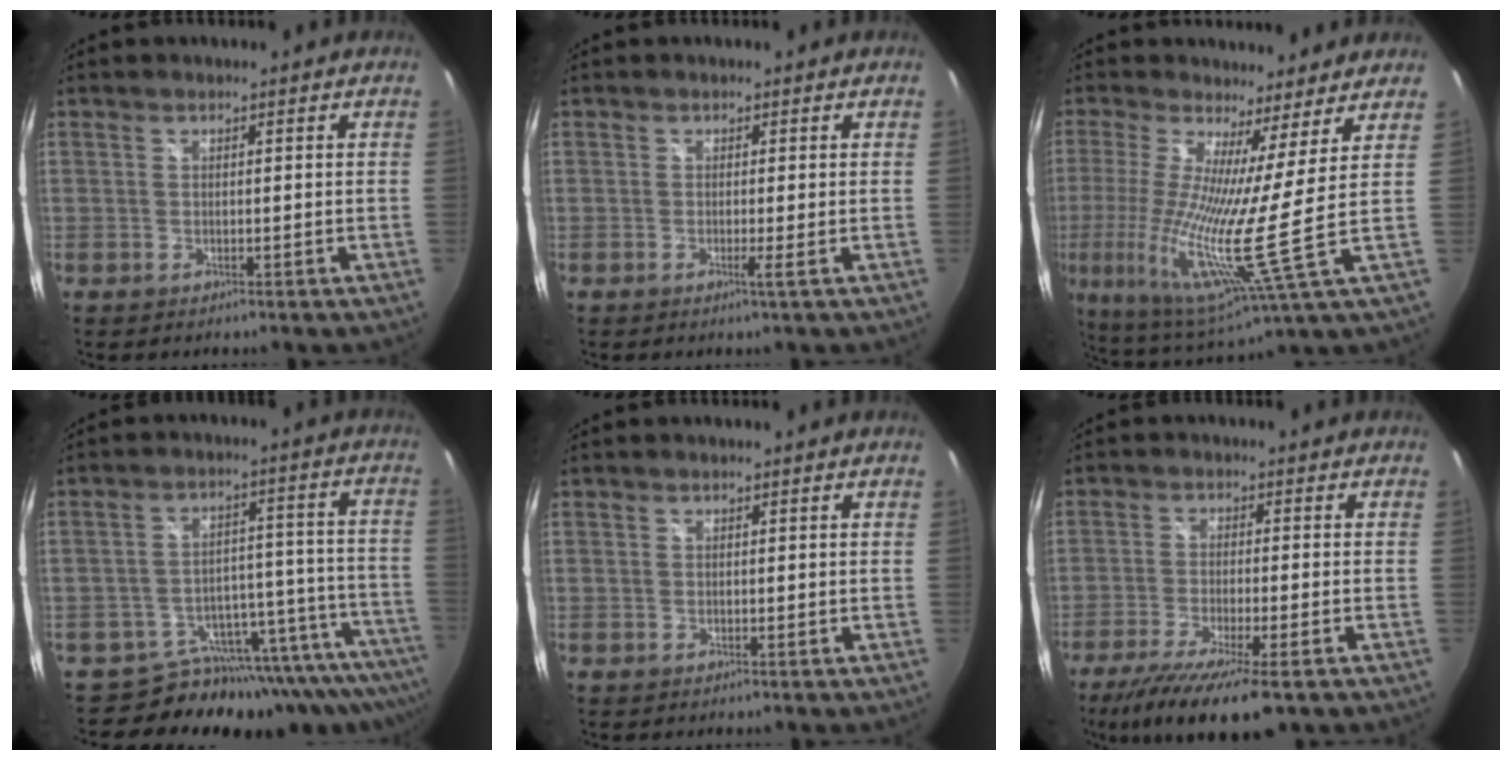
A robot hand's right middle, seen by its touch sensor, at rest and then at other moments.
{"total": 0.9, "force": [-0.2, -0.4, 0.8], "torque": [-0.011, -0.006, -0.006]}
{"total": 14.7, "force": [0.6, -1.0, 14.6], "torque": [-0.275, -0.048, 0.004]}
{"total": 19.6, "force": [-18.7, 5.4, 2.8], "torque": [-0.020, 0.032, -0.261]}
{"total": 0.0}
{"total": 13.2, "force": [-9.1, 2.0, 9.4], "torque": [-0.189, -0.047, -0.152]}